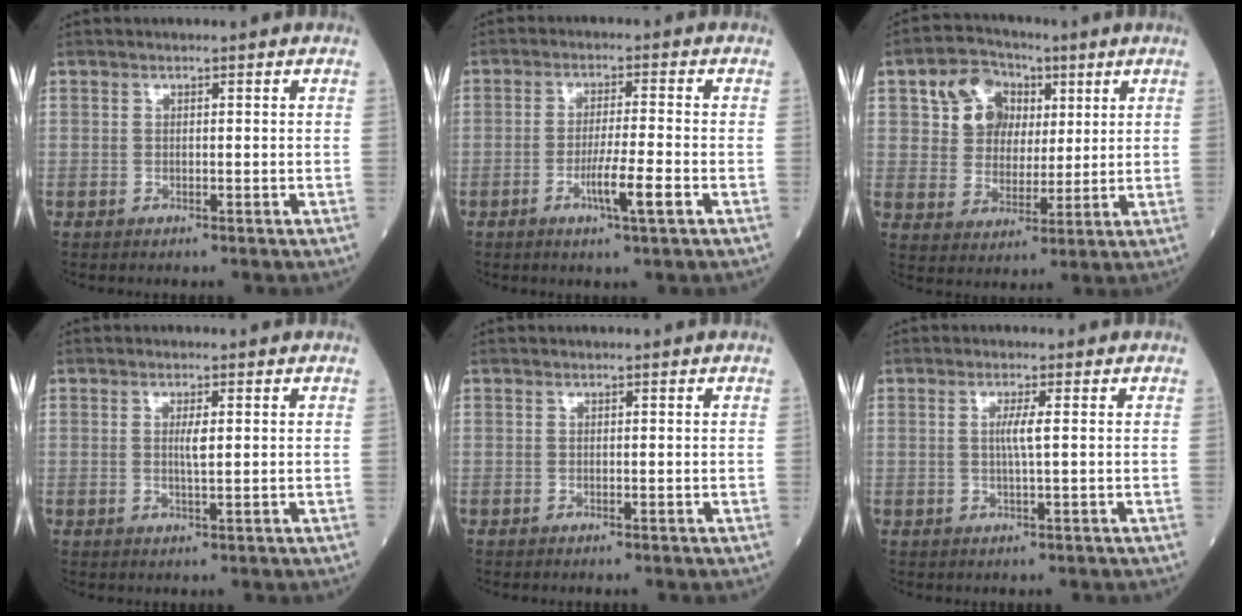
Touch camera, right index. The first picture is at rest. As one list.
[{"total": 5.6, "force": [-2.3, -0.3, 5.1], "torque": [-0.089, -0.009, -0.042]}, {"total": 9.3, "force": [3.9, 7.4, 4.0], "torque": [-0.080, 0.030, 0.075]}, {"total": 2.2, "force": [0.5, 0.2, 2.1], "torque": [-0.043, -0.001, 0.011]}, {"total": 0.0}, {"total": 2.4, "force": [0.3, -0.3, 2.4], "torque": [-0.050, -0.002, 0.003]}]